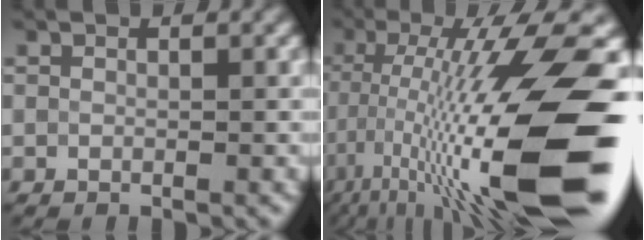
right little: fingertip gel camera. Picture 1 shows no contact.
{"total": 18.0, "force": [-4.3, 4.1, 17.0], "torque": [-0.289, 0.028, -0.073]}